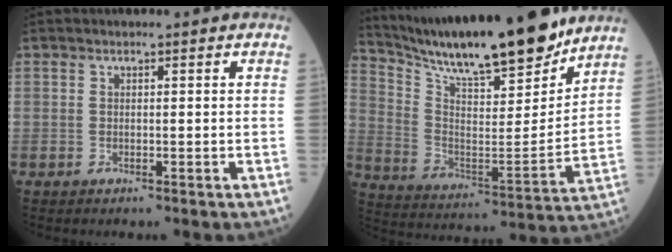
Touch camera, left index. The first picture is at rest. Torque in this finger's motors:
{"motor_torque": [0.35, -0.72, 0.39, 0.09]}